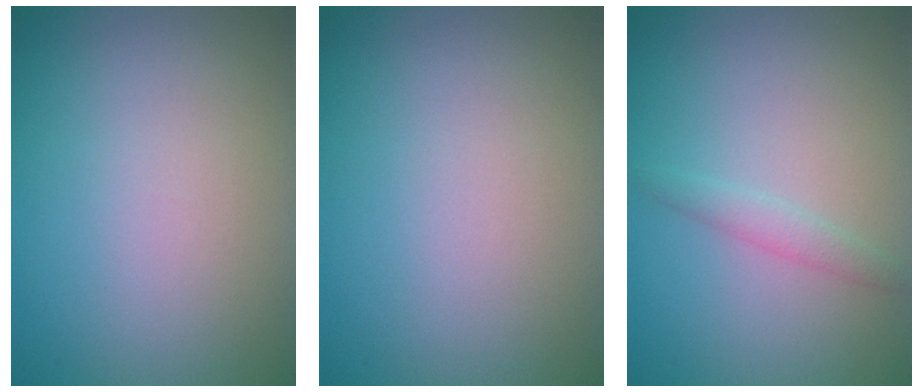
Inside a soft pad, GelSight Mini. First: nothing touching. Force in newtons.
{"total": 0.0}
{"total": 1.2, "press": 1.2, "slide": 0.1}